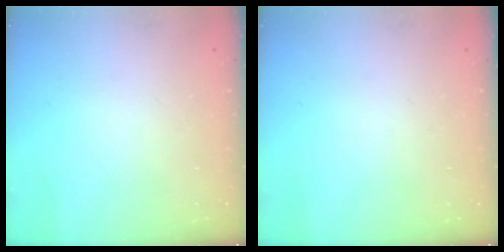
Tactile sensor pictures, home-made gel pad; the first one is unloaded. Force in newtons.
{"total": 0.0}